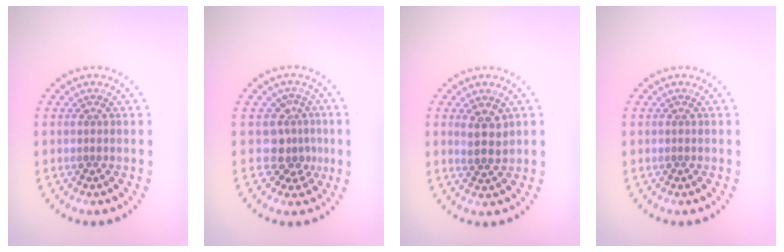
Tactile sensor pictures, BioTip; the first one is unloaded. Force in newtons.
{"total": 2.8, "press": 2.1, "slide": 1.9}
{"total": 2.3, "press": 2.2, "slide": 0.9}
{"total": 0.0}